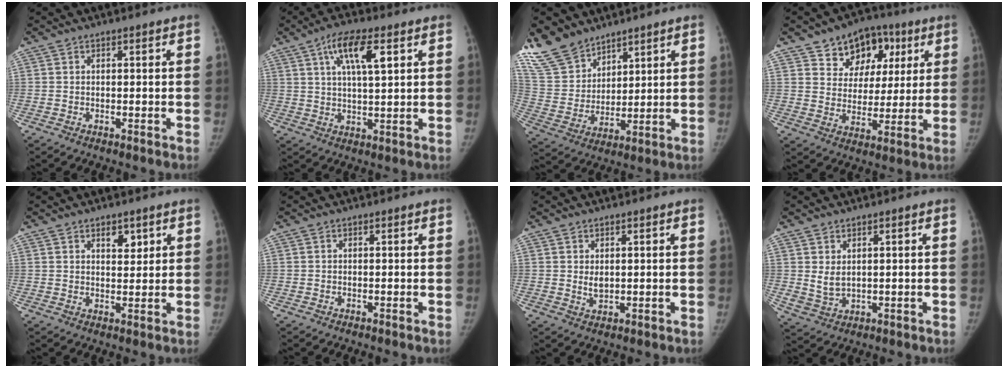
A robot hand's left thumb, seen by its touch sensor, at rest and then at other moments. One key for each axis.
{"total": 9.2, "fx": 4.0, "fy": 2.7, "fz": 7.8, "tx": -0.135, "ty": -0.006, "tz": 0.070}
{"total": 12.6, "fx": 10.2, "fy": 6.7, "fz": 3.2, "tx": -0.045, "ty": -0.046, "tz": 0.218}
{"total": 13.0, "fx": 6.7, "fy": 9.7, "fz": 5.5, "tx": -0.034, "ty": -0.014, "tz": 0.106}
{"total": 3.3, "fx": 2.0, "fy": 1.9, "fz": 1.9, "tx": -0.009, "ty": -0.014, "tz": 0.032}
{"total": 0.0}
{"total": 2.1, "fx": 0.5, "fy": 1.3, "fz": 1.6, "tx": -0.020, "ty": -0.008, "tz": 0.014}
{"total": 3.6, "fx": 1.1, "fy": 2.3, "fz": 2.4, "tx": -0.043, "ty": -0.014, "tz": 0.035}